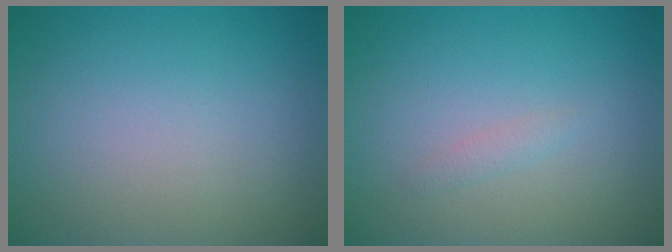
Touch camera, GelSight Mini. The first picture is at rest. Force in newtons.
{"total": 0.7, "press": 0.7, "slide": 0.0}